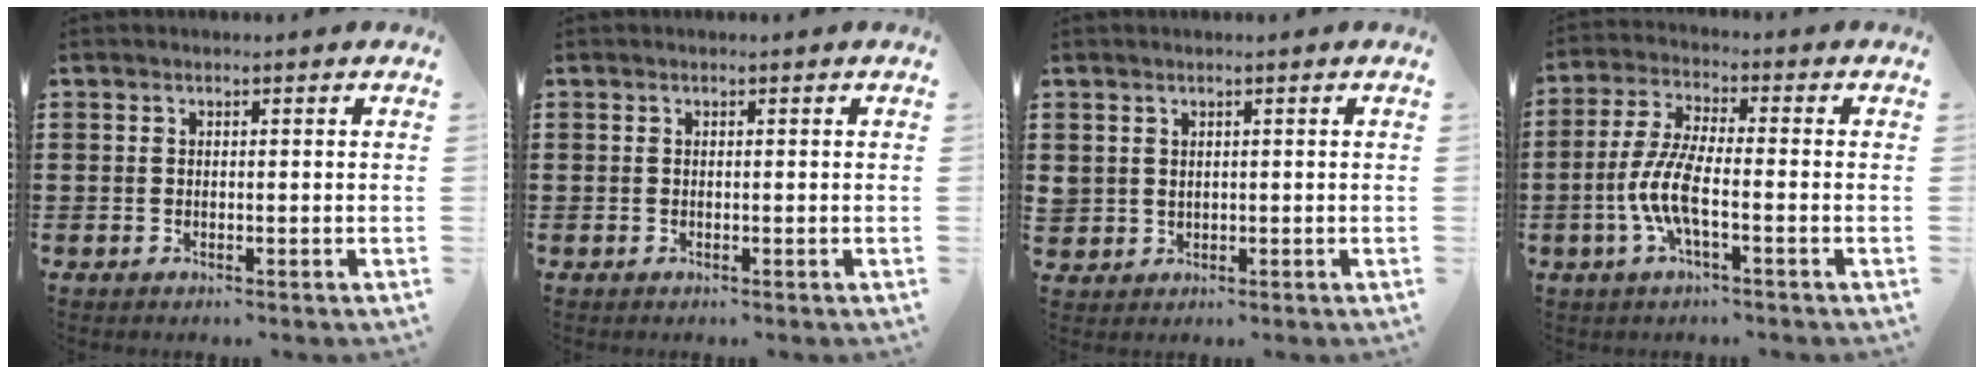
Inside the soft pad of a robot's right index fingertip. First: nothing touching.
{"total": 0.0}
{"total": 1.6, "force": [1.1, 1.2, 0.1], "torque": [-0.007, 0.005, 0.021]}
{"total": 7.4, "force": [-2.4, 2.1, 6.7], "torque": [-0.163, -0.015, -0.054]}